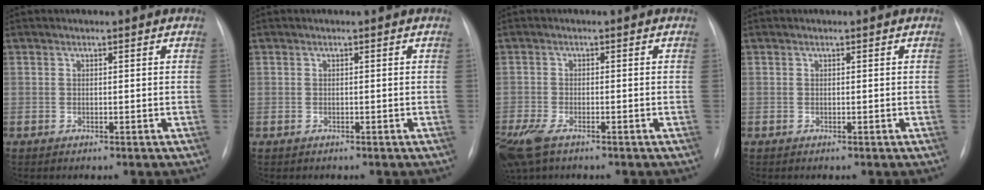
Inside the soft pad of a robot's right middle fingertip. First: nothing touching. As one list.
[{"total": 0.6, "force": [-0.2, 0.5, -0.1], "torque": [0.002, 0.007, -0.006]}, {"total": 9.1, "force": [-5.9, 3.8, 5.8], "torque": [-0.138, -0.021, -0.101]}, {"total": 0.0}]